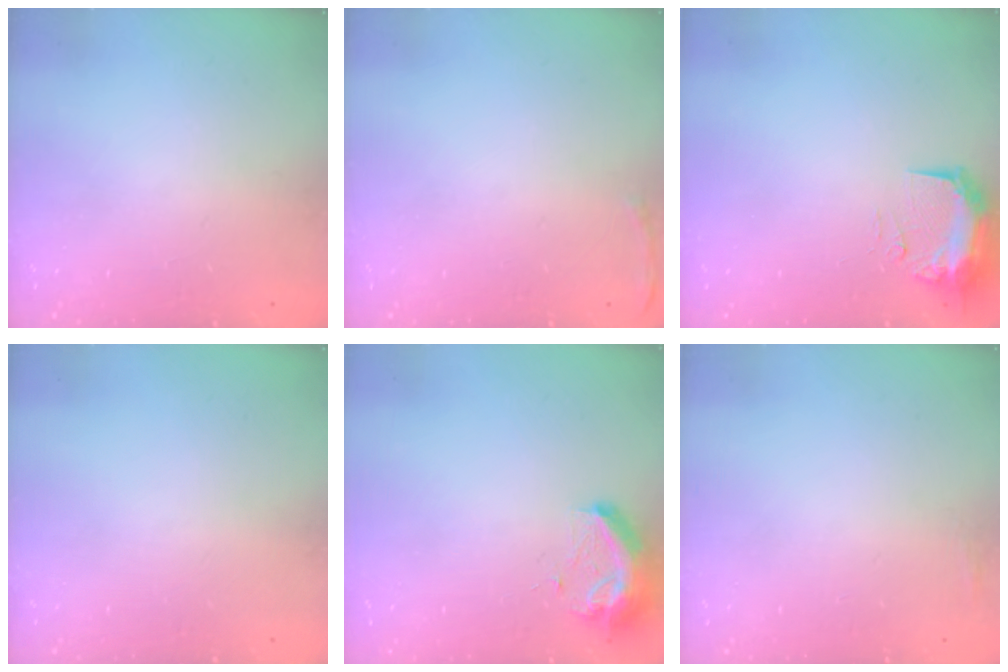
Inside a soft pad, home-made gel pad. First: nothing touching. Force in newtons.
{"total": 5.2, "press": 5.1, "slide": 1.2}
{"total": 11.4, "press": 10.0, "slide": 5.4}
{"total": 0.0}
{"total": 9.2, "press": 9.2, "slide": 0.3}
{"total": 9.7, "press": 4.2, "slide": 8.8}